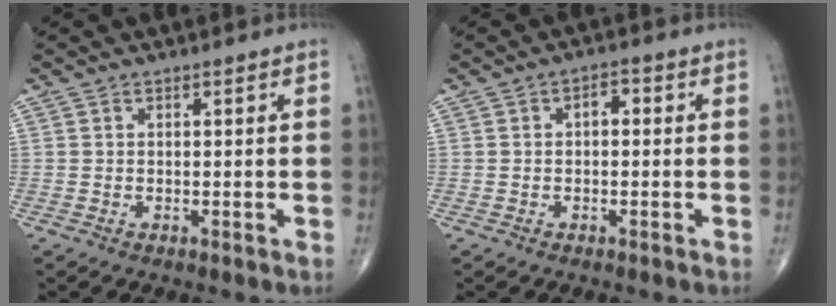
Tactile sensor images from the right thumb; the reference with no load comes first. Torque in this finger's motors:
{"motor_torque": [0.98, 1.70, 0.48, 0.14, 0.00]}